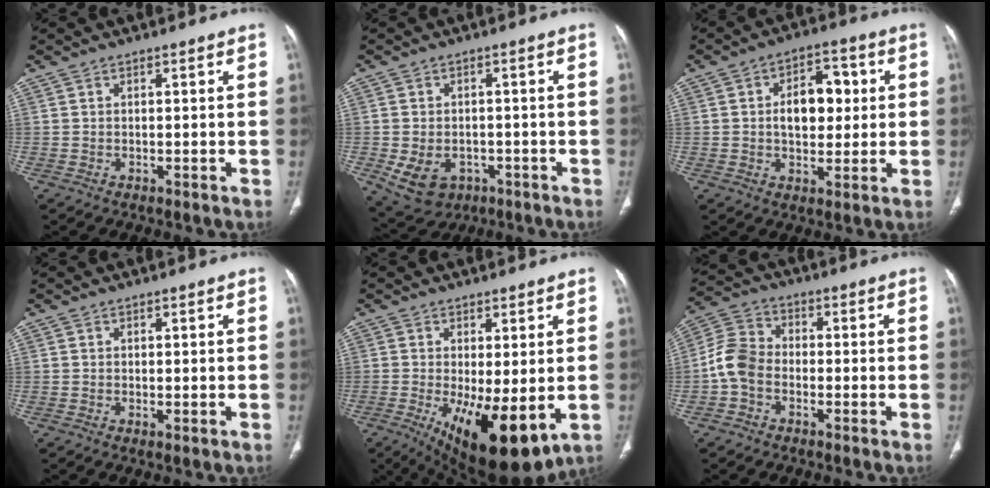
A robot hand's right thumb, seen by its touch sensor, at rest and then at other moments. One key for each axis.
{"total": 9.0, "fx": -3.3, "fy": 7.0, "fz": 4.7, "tx": -0.081, "ty": 0.017, "tz": -0.034}
{"total": 10.1, "fx": 1.1, "fy": 6.4, "fz": 7.8, "tx": -0.082, "ty": 0.012, "tz": 0.018}
{"total": 0.6, "fx": 0.0, "fy": 0.2, "fz": 0.5, "tx": -0.015, "ty": -0.005, "tz": 0.000}
{"total": 14.5, "fx": -3.5, "fy": 5.4, "fz": 13.0, "tx": -0.204, "ty": -0.030, "tz": -0.034}
{"total": 7.4, "fx": -1.9, "fy": 5.6, "fz": 4.5, "tx": -0.081, "ty": 0.025, "tz": -0.052}